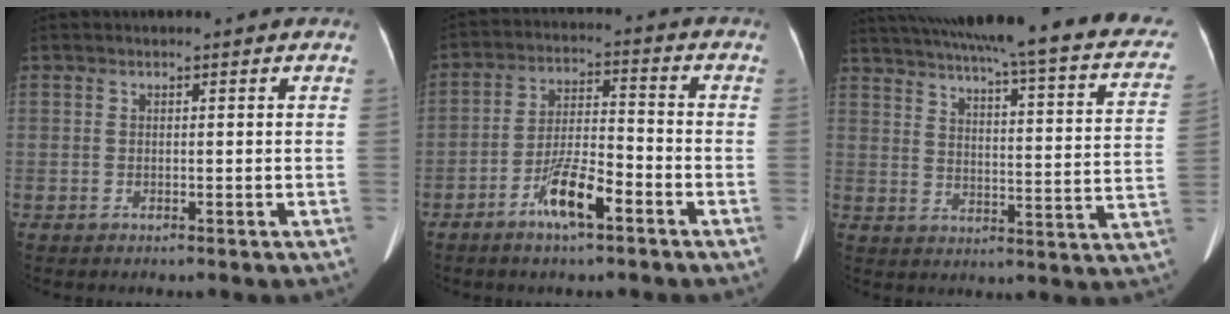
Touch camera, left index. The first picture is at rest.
{"total": 8.1, "force": [-4.6, 1.5, 6.4], "torque": [-0.128, 0.000, -0.085]}
{"total": 31.6, "force": [25.8, 4.5, 17.5], "torque": [-0.241, -0.025, 0.312]}